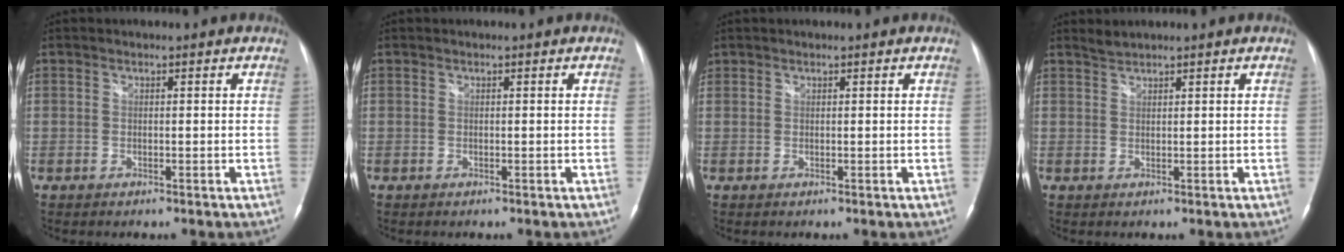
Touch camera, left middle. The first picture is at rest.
{"total": 0.0}
{"total": 0.5, "force": [0.4, 0.3, 0.0], "torque": [-0.002, 0.004, 0.008]}
{"total": 1.2, "force": [1.2, -0.2, 0.0], "torque": [-0.001, 0.004, 0.029]}